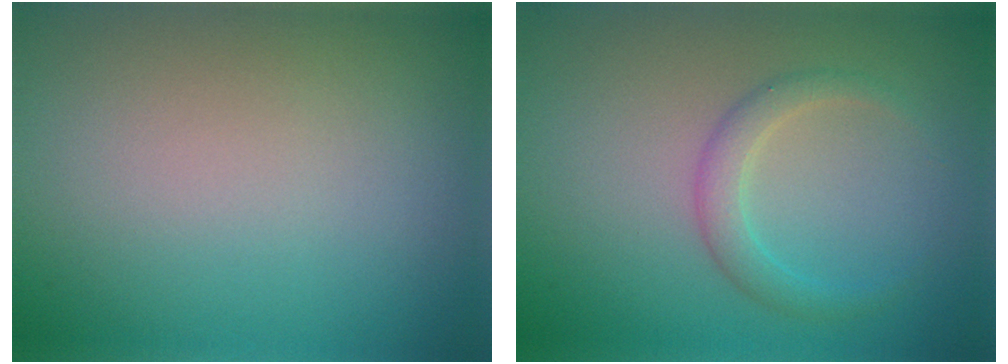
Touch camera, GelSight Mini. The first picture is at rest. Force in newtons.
{"total": 2.0, "press": 2.0, "slide": 0.1}